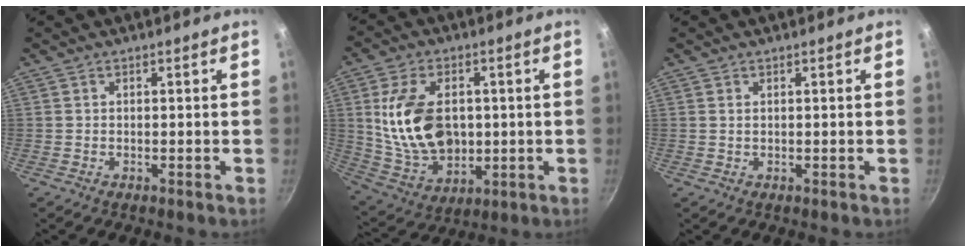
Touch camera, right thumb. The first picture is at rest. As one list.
[{"total": 17.5, "force": [1.4, 11.8, 12.8], "torque": [-0.215, -0.008, 0.042]}, {"total": 0.6, "force": [0.2, 0.4, 0.4], "torque": [-0.007, 0.001, 0.004]}]